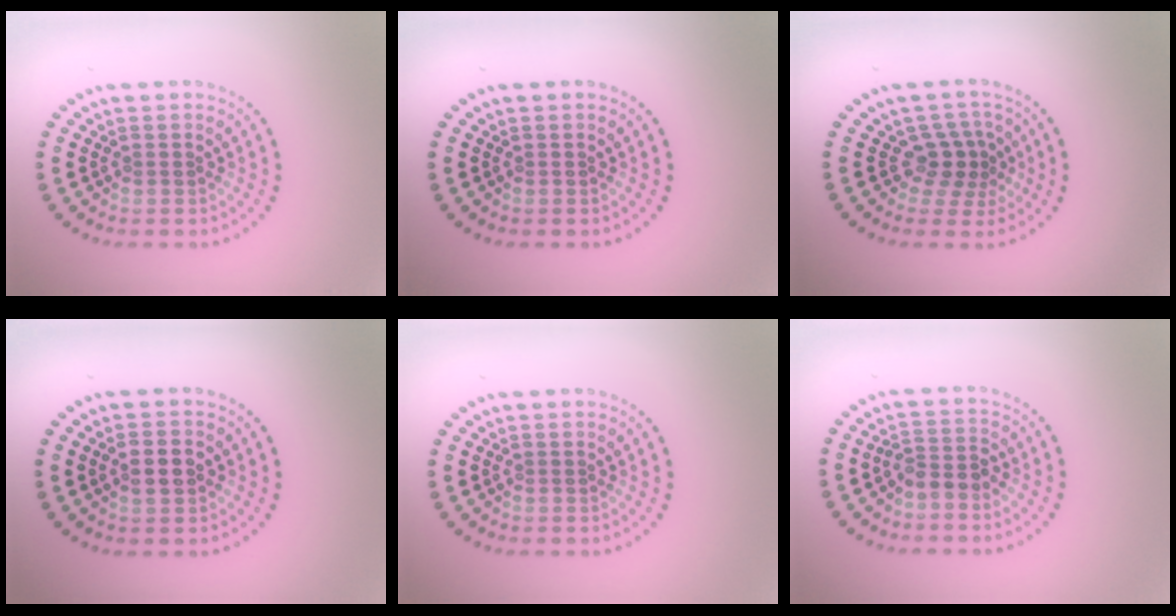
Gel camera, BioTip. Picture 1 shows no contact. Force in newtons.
{"total": 0.0}
{"total": 2.7, "press": 2.1, "slide": 1.7}
{"total": 2.1, "press": 2.0, "slide": 0.2}
{"total": 0.0}
{"total": 2.2, "press": 1.9, "slide": 1.1}